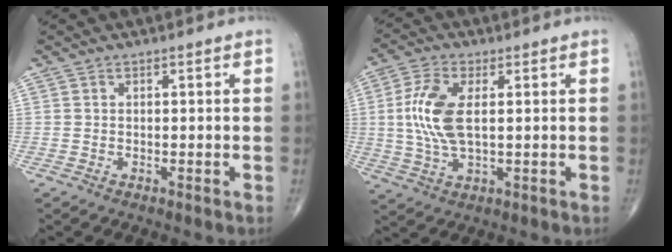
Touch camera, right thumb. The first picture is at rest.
{"total": 10.1, "force": [1.2, 4.7, 8.9], "torque": [-0.199, -0.001, 0.026]}